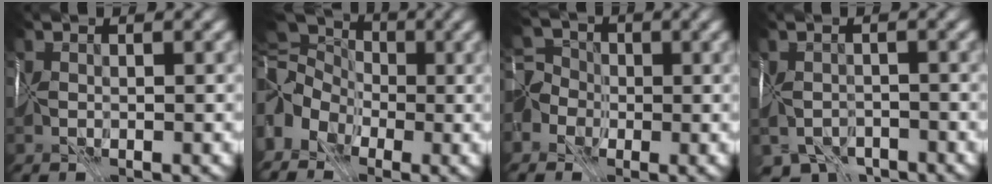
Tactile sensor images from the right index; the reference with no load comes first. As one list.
[{"total": 8.9, "force": [-1.2, 7.1, 5.2], "torque": [-0.096, 0.016, -0.029]}, {"total": 4.3, "force": [-2.0, 3.6, 1.5], "torque": [-0.013, 0.005, -0.039]}, {"total": 5.7, "force": [-4.6, 2.9, 1.6], "torque": [-0.021, -0.019, -0.068]}]